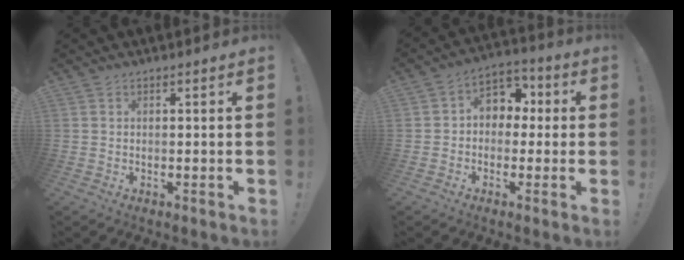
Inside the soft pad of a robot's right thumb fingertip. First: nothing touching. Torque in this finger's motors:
{"motor_torque": [1.20, 1.11, 0.37, 0.00, -0.01]}